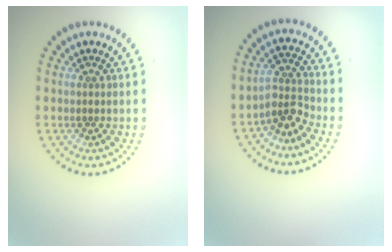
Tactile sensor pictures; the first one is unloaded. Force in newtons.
{"total": 2.8, "press": 2.0, "slide": 2.0}